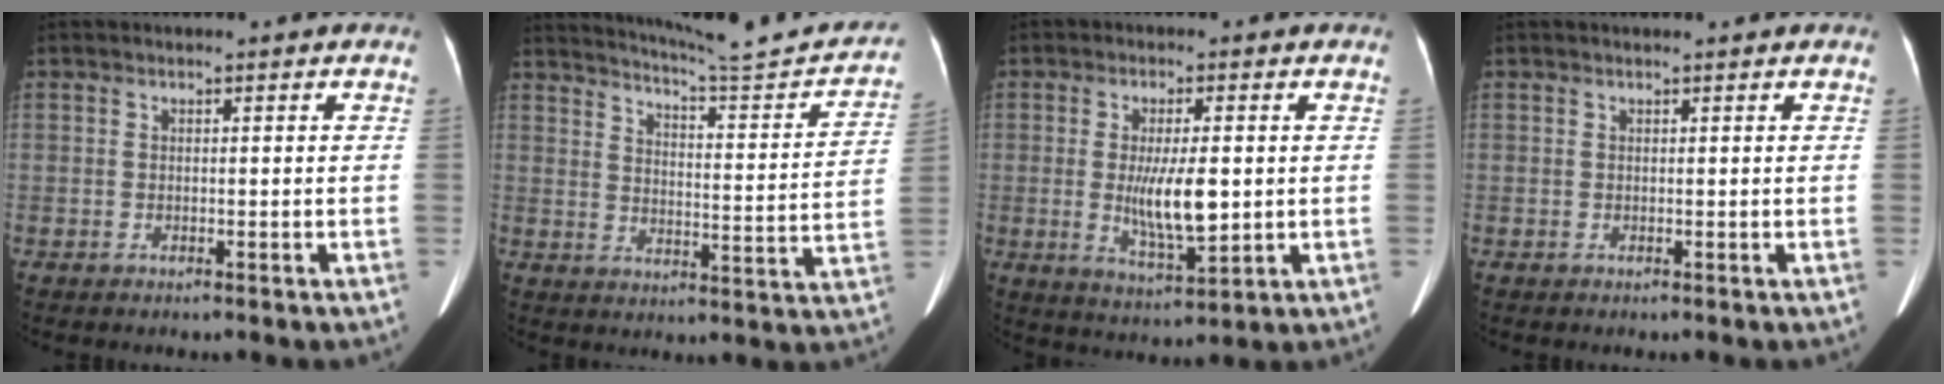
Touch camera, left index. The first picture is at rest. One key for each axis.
{"total": 19.6, "fx": 18.3, "fy": 0.3, "fz": 7.1, "tx": -0.102, "ty": -0.059, "tz": 0.232}
{"total": 7.9, "fx": -0.1, "fy": 2.0, "fz": 7.7, "tx": -0.144, "ty": -0.019, "tz": 0.002}
{"total": 1.3, "fx": 1.1, "fy": 0.1, "fz": 0.6, "tx": -0.008, "ty": 0.017, "tz": 0.019}